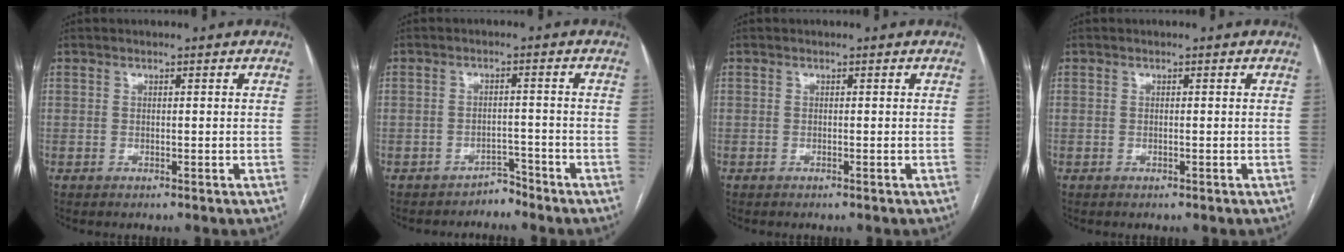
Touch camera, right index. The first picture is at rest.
{"total": 2.3, "force": [-2.1, 0.7, -0.6], "torque": [0.019, 0.001, -0.031]}
{"total": 0.0}
{"total": 0.0}